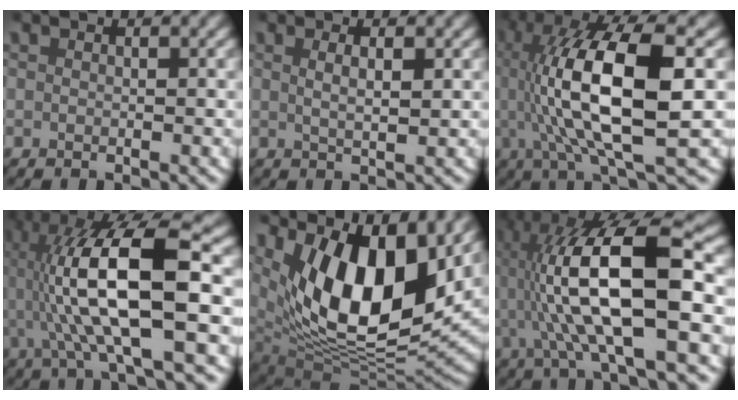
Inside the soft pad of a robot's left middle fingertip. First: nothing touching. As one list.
[{"total": 1.7, "force": [0.7, 0.3, 1.6], "torque": [-0.030, -0.007, 0.018]}, {"total": 11.8, "force": [1.2, 3.9, 11.0], "torque": [-0.204, 0.002, 0.018]}, {"total": 12.2, "force": [1.3, 4.1, 11.5], "torque": [-0.204, 0.011, 0.020]}, {"total": 16.8, "force": [3.1, 9.3, 13.6], "torque": [-0.220, -0.013, 0.057]}, {"total": 13.6, "force": [1.4, 5.0, 12.5], "torque": [-0.225, 0.009, 0.024]}]